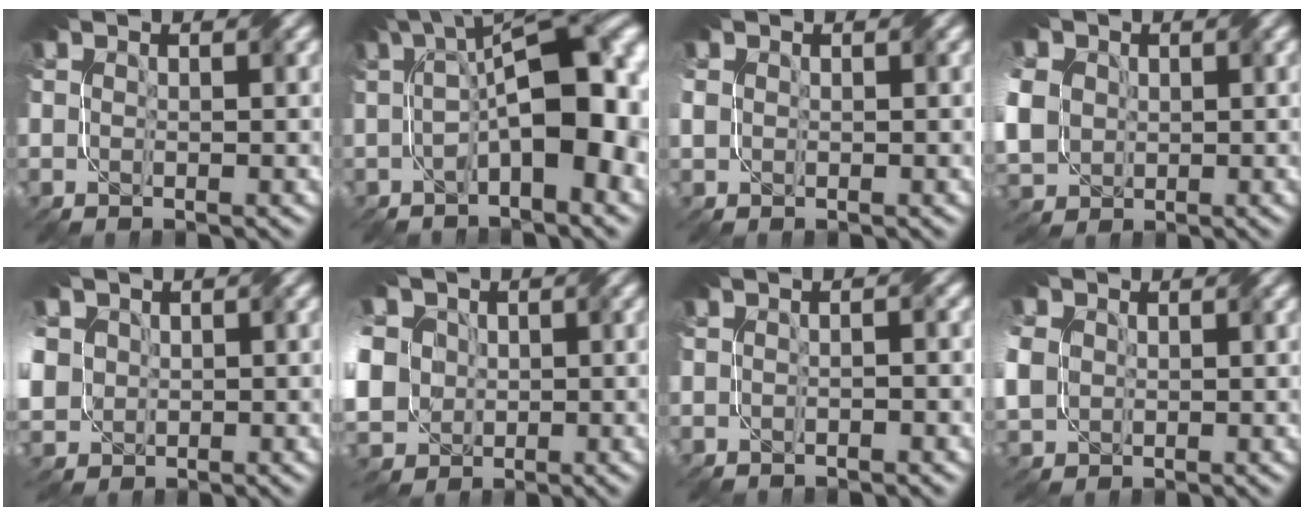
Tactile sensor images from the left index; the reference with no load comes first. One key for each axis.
{"total": 9.9, "fx": -0.3, "fy": 3.4, "fz": 9.2, "tx": -0.134, "ty": 0.015, "tz": -0.010}
{"total": 1.0, "fx": 0.1, "fy": 0.9, "fz": 0.3, "tx": -0.007, "ty": 0.002, "tz": 0.001}
{"total": 8.6, "fx": 0.7, "fy": 7.1, "fz": 4.8, "tx": -0.126, "ty": 0.005, "tz": -0.001}
{"total": 7.3, "fx": 0.1, "fy": 6.4, "fz": 3.5, "tx": -0.104, "ty": 0.001, "tz": -0.017}
{"total": 11.5, "fx": 0.5, "fy": 9.9, "fz": 5.8, "tx": -0.150, "ty": 0.002, "tz": -0.021}
{"total": 1.0, "fx": -0.7, "fy": 0.1, "fz": 0.8, "tx": -0.013, "ty": -0.005, "tz": -0.018}
{"total": 5.8, "fx": 0.4, "fy": 4.8, "fz": 3.3, "tx": -0.098, "ty": 0.008, "tz": 0.002}